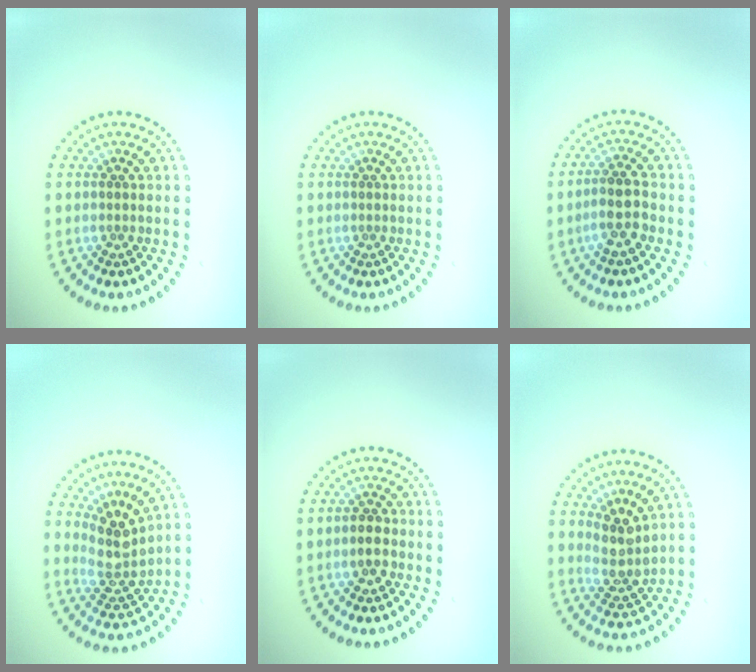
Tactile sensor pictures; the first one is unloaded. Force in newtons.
{"total": 0.0}
{"total": 2.7, "press": 2.5, "slide": 1.0}
{"total": 3.8, "press": 2.8, "slide": 2.7}
{"total": 2.1, "press": 2.0, "slide": 0.4}
{"total": 3.5, "press": 2.7, "slide": 2.2}